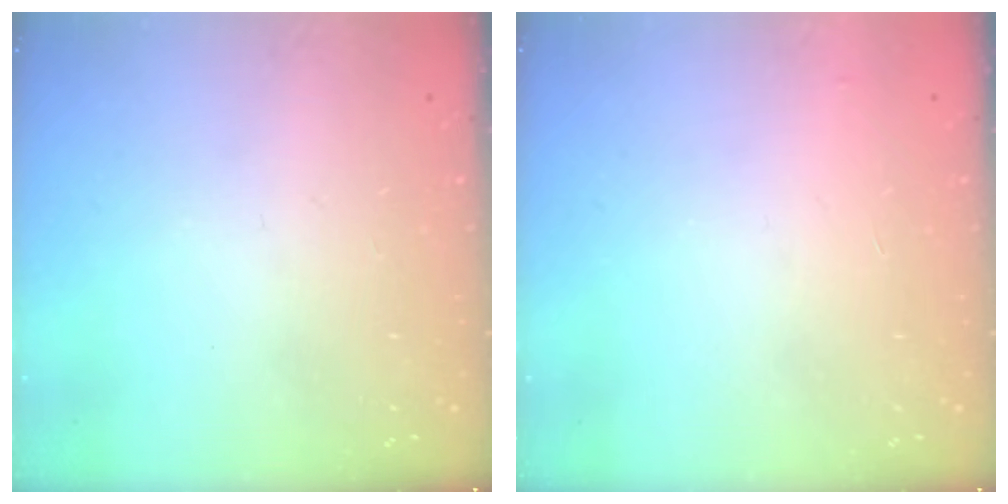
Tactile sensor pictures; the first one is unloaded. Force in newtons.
{"total": 2.9, "press": 2.9, "slide": 0.1}